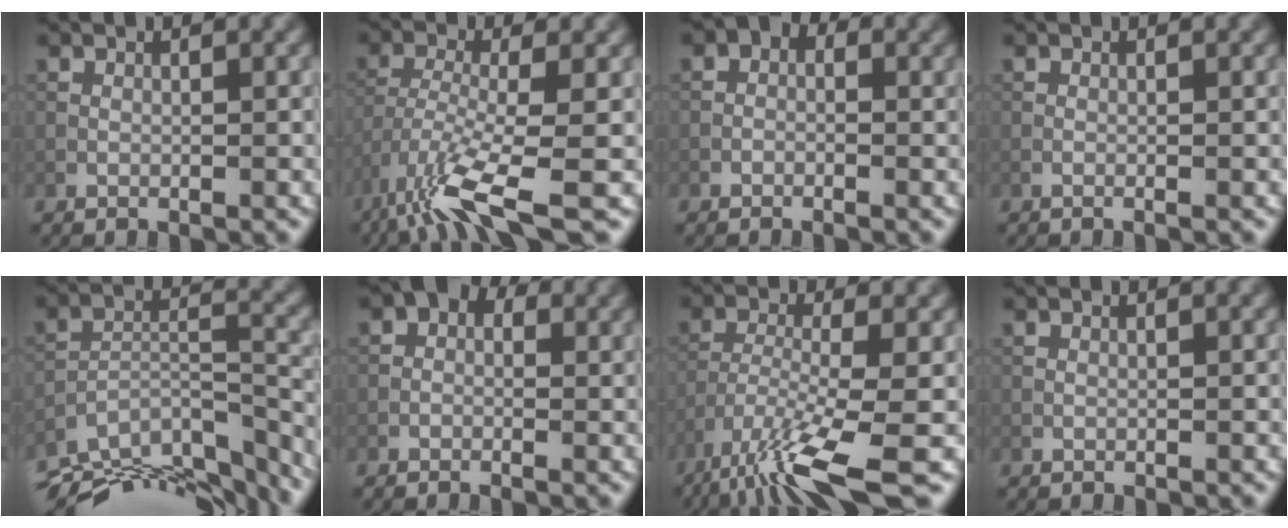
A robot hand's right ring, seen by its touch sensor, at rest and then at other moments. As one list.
[{"total": 7.9, "force": [-5.0, 1.7, 5.9], "torque": [-0.119, -0.015, -0.099]}, {"total": 1.7, "force": [0.1, 1.4, 1.0], "torque": [-0.001, 0.005, -0.015]}, {"total": 0.5, "force": [-0.1, 0.2, 0.5], "torque": [-0.007, -0.002, -0.008]}, {"total": 15.9, "force": [-13.7, 4.8, 6.5], "torque": [-0.111, 0.004, -0.185]}, {"total": 2.4, "force": [0.6, 1.8, 1.5], "torque": [-0.010, 0.007, -0.010]}, {"total": 9.6, "force": [-6.2, 2.0, 7.0], "torque": [-0.144, -0.021, -0.113]}, {"total": 0.0}]